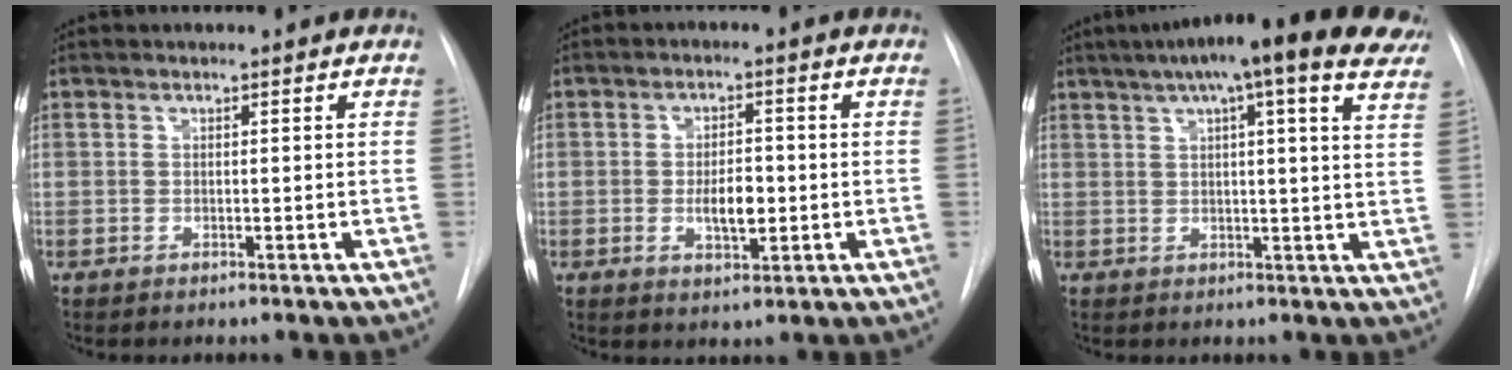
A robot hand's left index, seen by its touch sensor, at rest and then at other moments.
{"total": 5.2, "force": [-0.8, 2.1, 4.6], "torque": [-0.076, 0.000, -0.008]}
{"total": 19.5, "force": [14.2, 2.5, 13.1], "torque": [-0.202, 0.043, 0.169]}